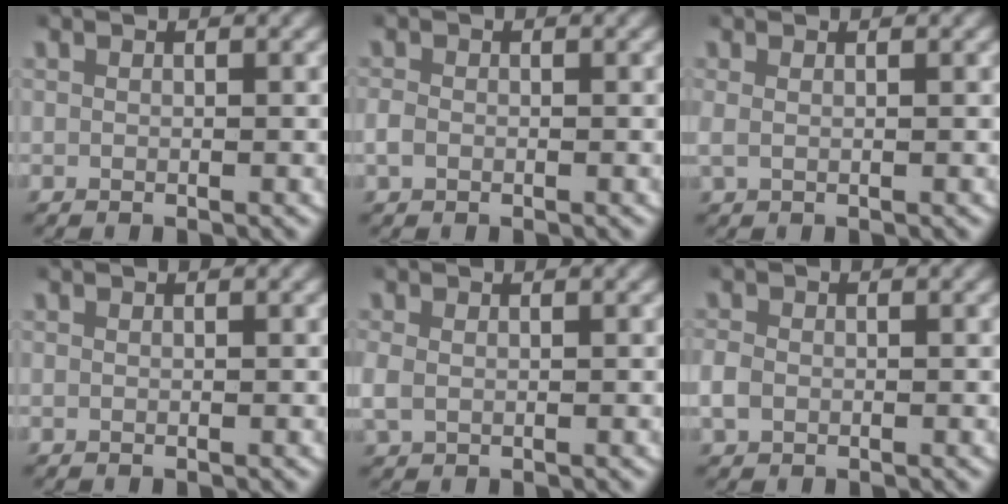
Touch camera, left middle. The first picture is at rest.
{"total": 1.4, "force": [-0.5, 1.1, 0.7], "torque": [-0.023, 0.001, -0.008]}
{"total": 1.0, "force": [0.3, 0.5, 0.8], "torque": [-0.025, -0.002, 0.007]}
{"total": 0.0}
{"total": 2.0, "force": [0.0, 1.7, 1.2], "torque": [-0.044, -0.006, 0.008]}
{"total": 2.0, "force": [-0.4, 1.7, 0.9], "torque": [-0.035, 0.000, -0.006]}